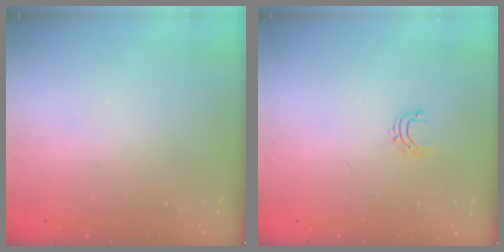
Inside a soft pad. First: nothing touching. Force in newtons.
{"total": 4.5, "press": 4.5, "slide": 0.3}